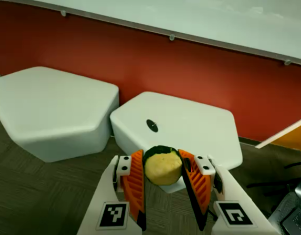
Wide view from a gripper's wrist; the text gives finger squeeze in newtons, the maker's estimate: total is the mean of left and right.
{"total": 10.8, "left": 11.3, "right": 10.2}